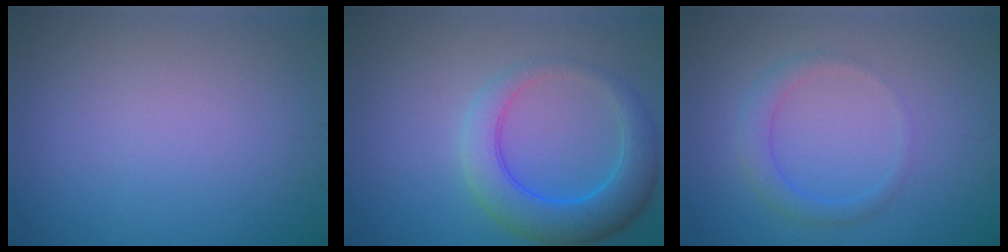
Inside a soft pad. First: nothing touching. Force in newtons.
{"total": 5.6, "press": 5.6, "slide": 0.2}
{"total": 2.2, "press": 2.2, "slide": 0.1}